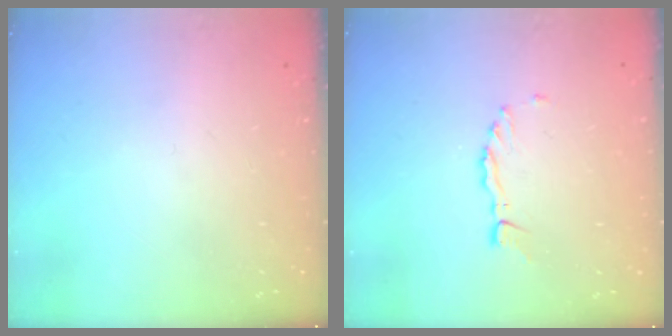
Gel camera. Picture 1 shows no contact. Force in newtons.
{"total": 2.2, "press": 2.2, "slide": 0.3}